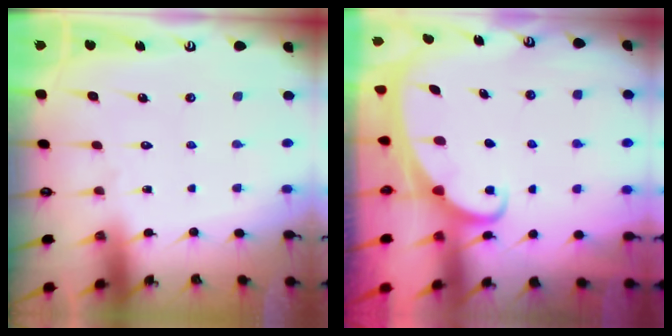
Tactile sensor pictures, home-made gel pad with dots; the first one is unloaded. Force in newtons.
{"total": 2.0, "press": 2.0, "slide": 0.2}